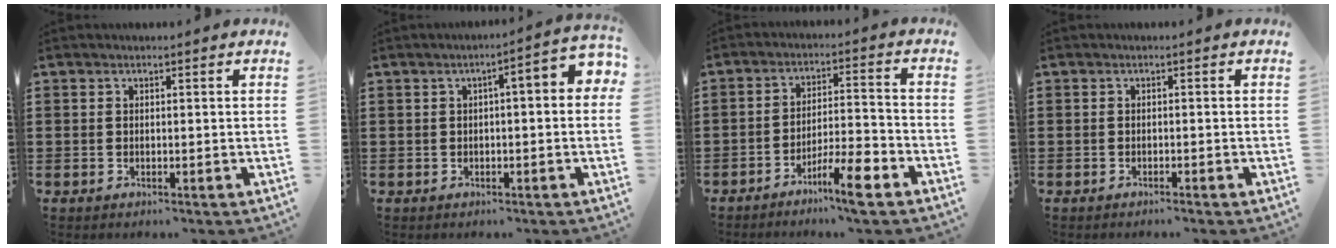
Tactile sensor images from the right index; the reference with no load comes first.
{"total": 3.2, "force": [-0.2, 0.5, 3.1], "torque": [-0.051, 0.000, -0.010]}
{"total": 7.7, "force": [-5.4, 0.8, 5.4], "torque": [-0.091, 0.001, -0.095]}
{"total": 0.8, "force": [-0.7, -0.2, 0.2], "torque": [-0.005, -0.003, -0.015]}